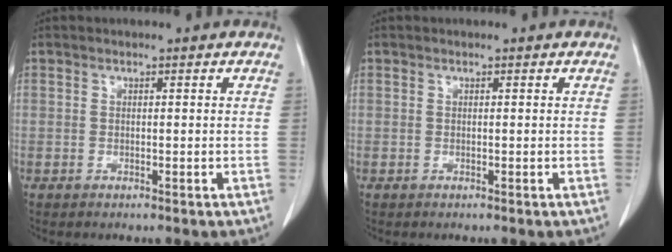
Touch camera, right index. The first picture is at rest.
{"total": 0.0}